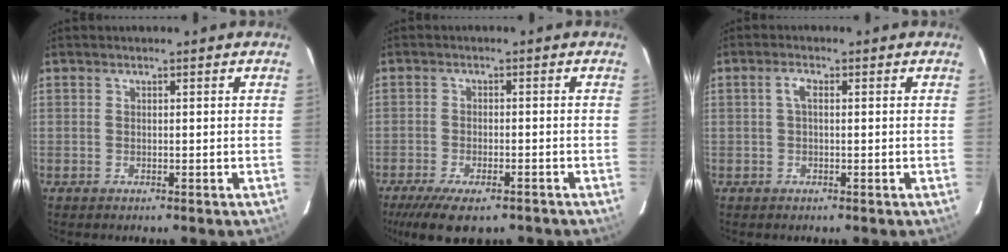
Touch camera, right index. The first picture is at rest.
{"total": 11.0, "force": [-8.0, 3.8, 6.5], "torque": [-0.149, -0.033, -0.130]}
{"total": 2.0, "force": [0.3, 0.8, 1.8], "torque": [-0.039, 0.008, 0.005]}